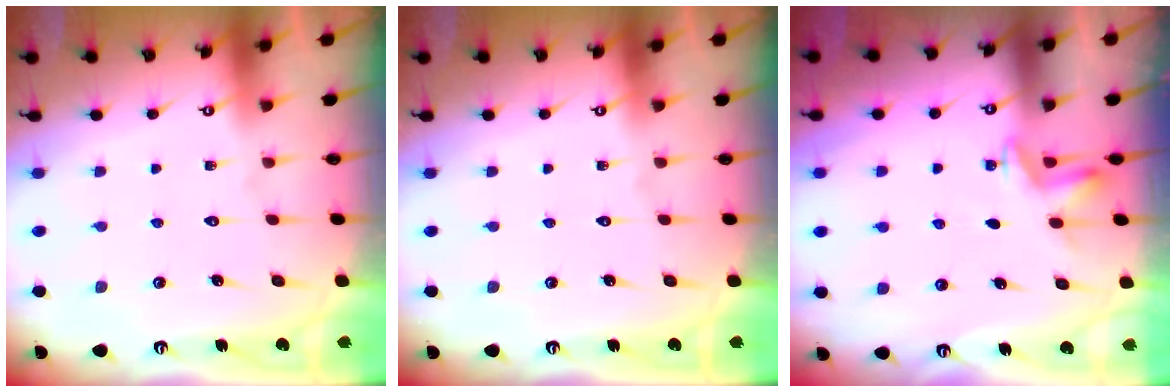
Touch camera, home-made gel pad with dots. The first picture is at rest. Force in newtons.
{"total": 0.0}
{"total": 3.3, "press": 2.9, "slide": 1.6}